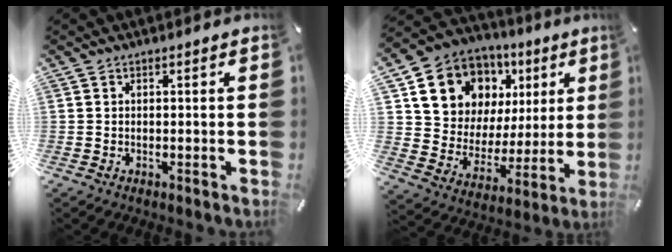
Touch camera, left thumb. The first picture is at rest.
{"total": 13.7, "force": [7.4, 10.9, 3.6], "torque": [-0.074, -0.058, 0.146]}